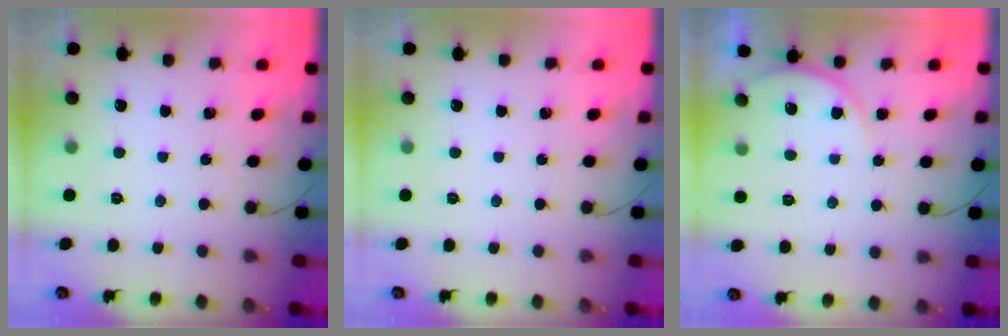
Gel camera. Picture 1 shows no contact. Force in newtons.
{"total": 0.0}
{"total": 5.4, "press": 5.4, "slide": 0.6}